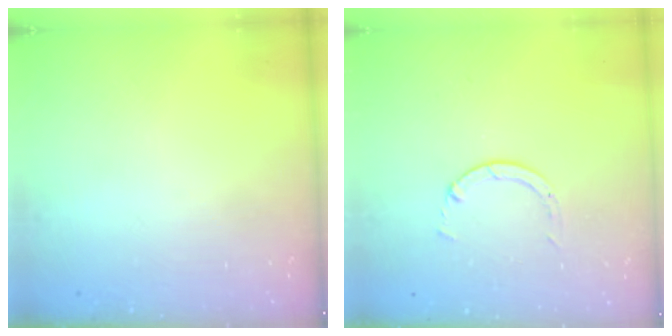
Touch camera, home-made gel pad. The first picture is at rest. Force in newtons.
{"total": 1.3, "press": 1.2, "slide": 0.3}